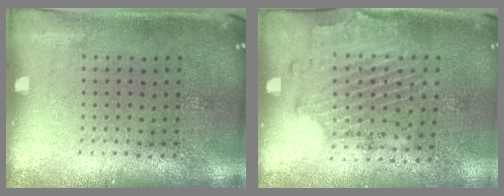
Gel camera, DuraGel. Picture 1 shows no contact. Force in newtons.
{"total": 1.7, "press": 1.4, "slide": 0.9}